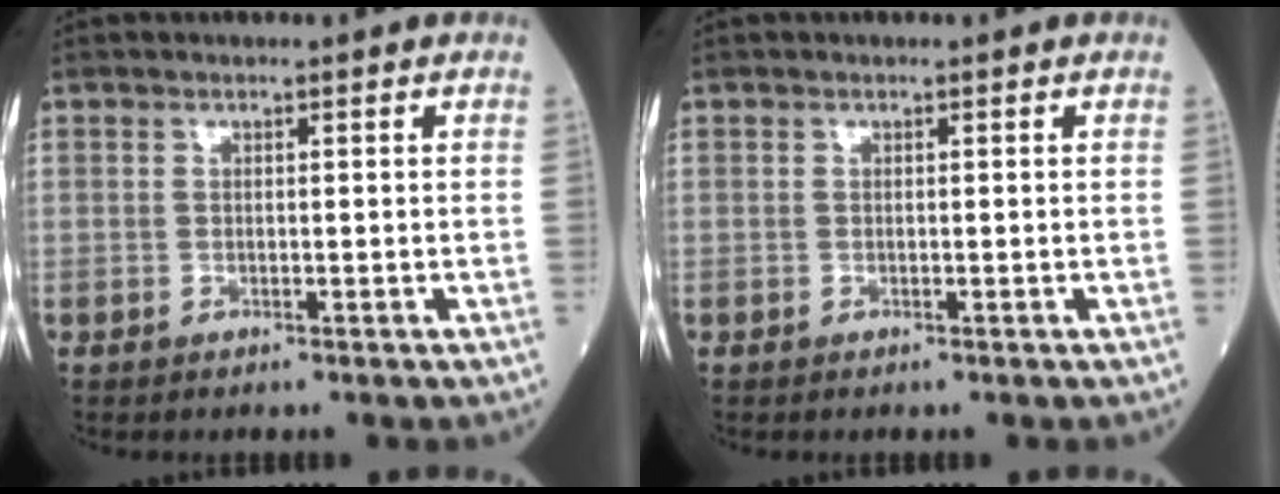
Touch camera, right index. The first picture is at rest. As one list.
[{"total": 0.0}]